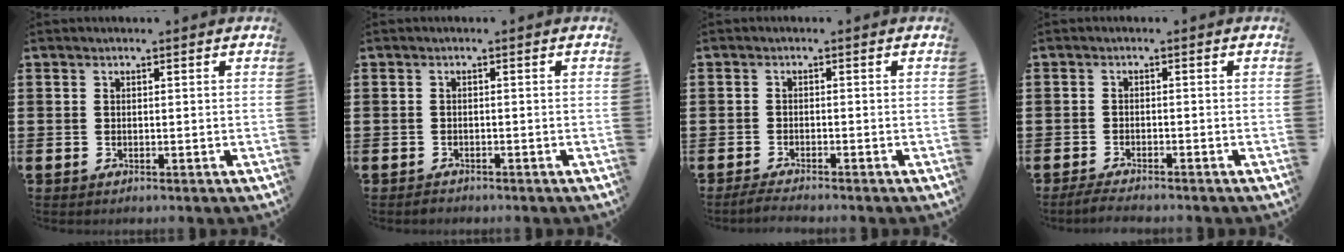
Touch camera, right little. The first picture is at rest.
{"total": 0.6, "force": [-0.6, 0.2, 0.0], "torque": [-0.002, -0.001, -0.013]}
{"total": 1.4, "force": [-1.4, 0.0, 0.4], "torque": [-0.008, 0.002, -0.027]}
{"total": 1.6, "force": [-1.6, 0.1, 0.4], "torque": [-0.009, 0.004, -0.032]}